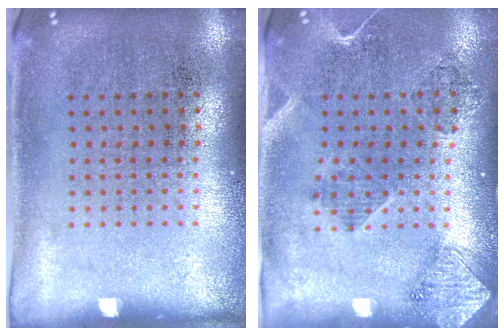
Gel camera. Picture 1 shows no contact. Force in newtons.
{"total": 1.9, "press": 1.6, "slide": 0.9}